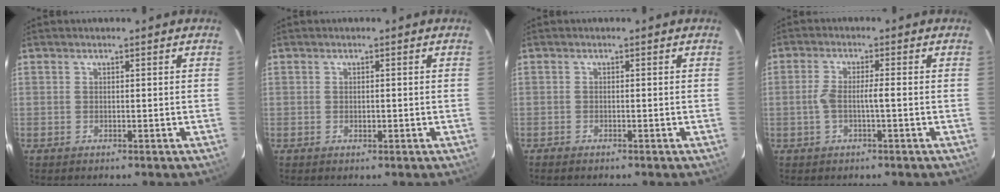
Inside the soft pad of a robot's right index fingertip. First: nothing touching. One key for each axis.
{"total": 0.8, "fx": -0.2, "fy": 0.4, "fz": 0.7, "tx": -0.013, "ty": -0.001, "tz": -0.003}
{"total": 1.3, "fx": -1.1, "fy": 0.3, "fz": 0.7, "tx": -0.012, "ty": -0.002, "tz": -0.012}
{"total": 3.7, "fx": -0.6, "fy": 0.5, "fz": 3.6, "tx": -0.076, "ty": 0.010, "tz": -0.009}